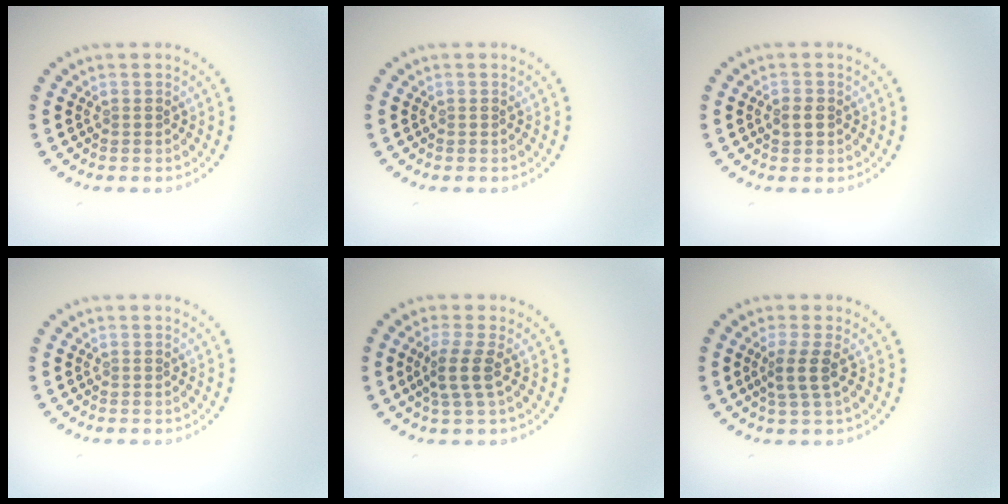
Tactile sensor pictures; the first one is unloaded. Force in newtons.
{"total": 0.0}
{"total": 1.4, "press": 1.3, "slide": 0.2}
{"total": 0.0}
{"total": 2.5, "press": 2.0, "slide": 1.6}
{"total": 2.4, "press": 1.9, "slide": 1.4}